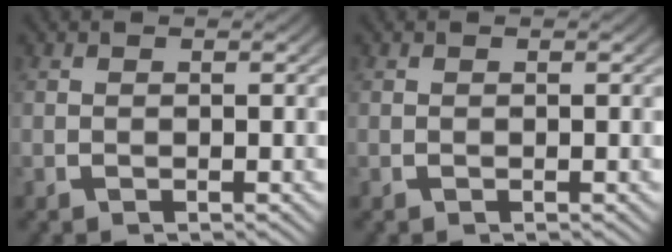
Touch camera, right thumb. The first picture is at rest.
{"total": 0.0}